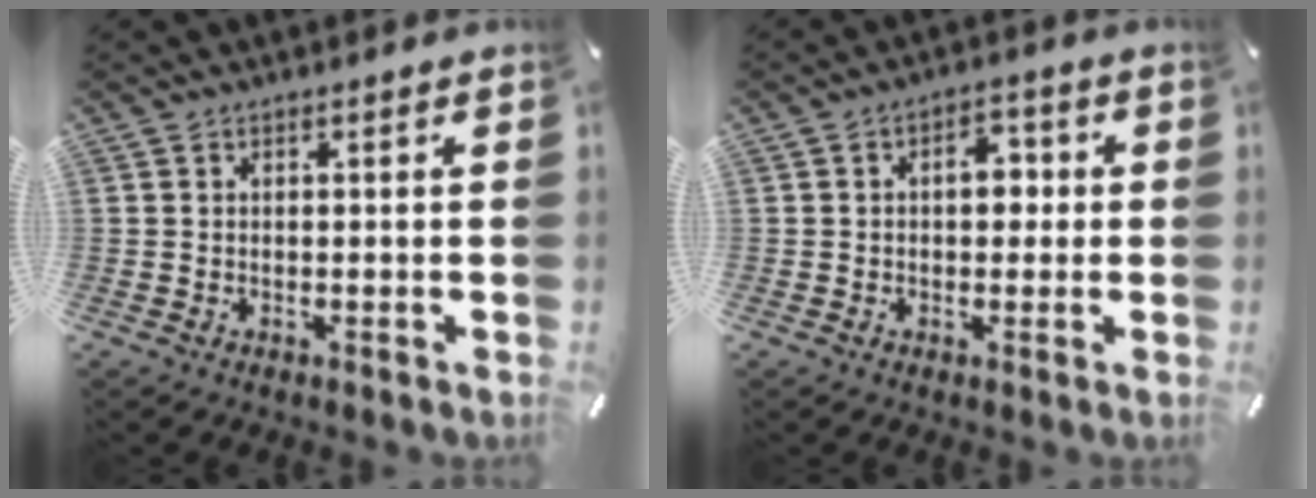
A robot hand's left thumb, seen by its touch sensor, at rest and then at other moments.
{"total": 5.6, "force": [0.2, 3.6, 4.3], "torque": [-0.053, 0.002, -0.007]}